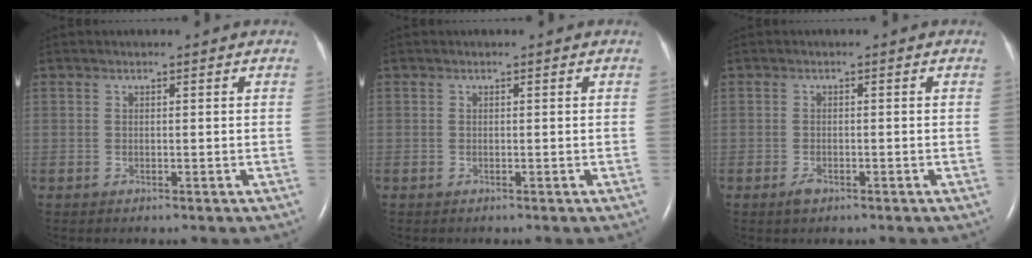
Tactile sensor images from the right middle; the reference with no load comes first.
{"total": 0.0}
{"total": 1.4, "force": [-1.0, 0.6, 0.9], "torque": [-0.024, -0.002, -0.015]}